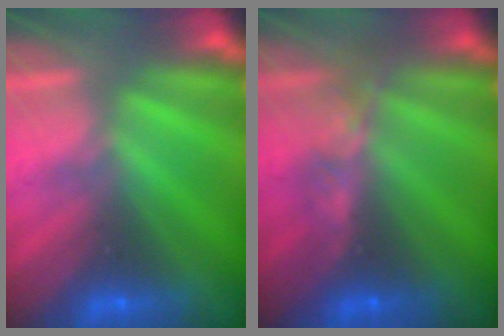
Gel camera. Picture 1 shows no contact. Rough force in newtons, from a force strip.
{"total": 9.1}